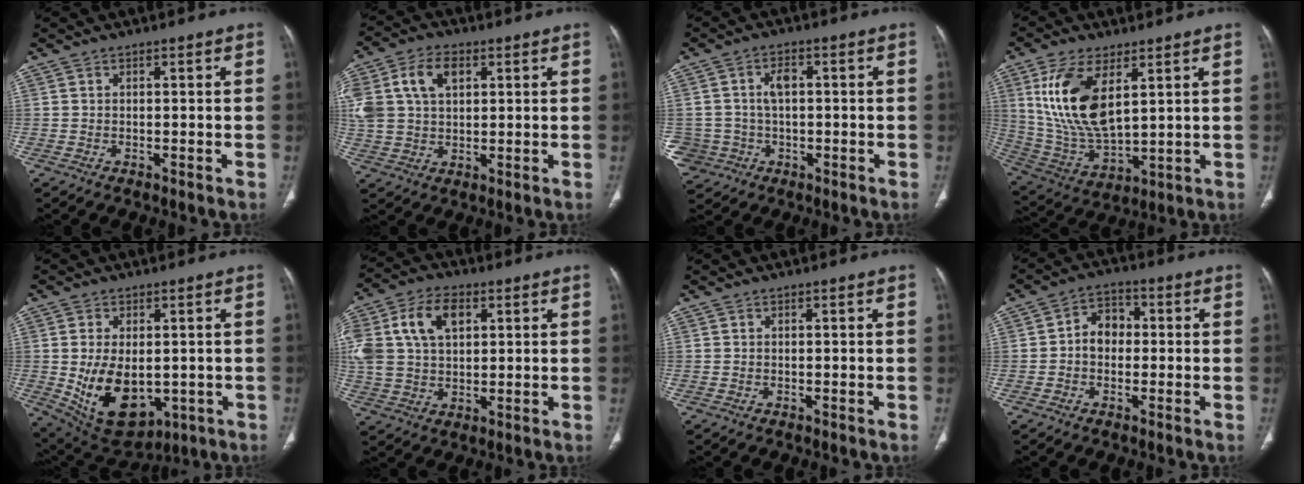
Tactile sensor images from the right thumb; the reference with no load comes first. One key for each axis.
{"total": 13.9, "fx": 4.4, "fy": 9.5, "fz": 9.1, "tx": -0.201, "ty": 0.009, "tz": 0.084}
{"total": 8.0, "fx": -1.0, "fy": 7.5, "fz": 2.6, "tx": -0.040, "ty": 0.020, "tz": -0.008}
{"total": 16.0, "fx": 5.7, "fy": 7.7, "fz": 12.8, "tx": -0.252, "ty": -0.025, "tz": 0.123}
{"total": 13.8, "fx": -1.6, "fy": 8.4, "fz": 10.7, "tx": -0.165, "ty": -0.010, "tz": 0.006}
{"total": 15.5, "fx": 4.7, "fy": 10.2, "fz": 10.6, "tx": -0.225, "ty": 0.009, "tz": 0.087}
{"total": 0.0}
{"total": 5.7, "fx": -0.3, "fy": 4.5, "fz": 3.4, "tx": -0.034, "ty": 0.021, "tz": -0.016}